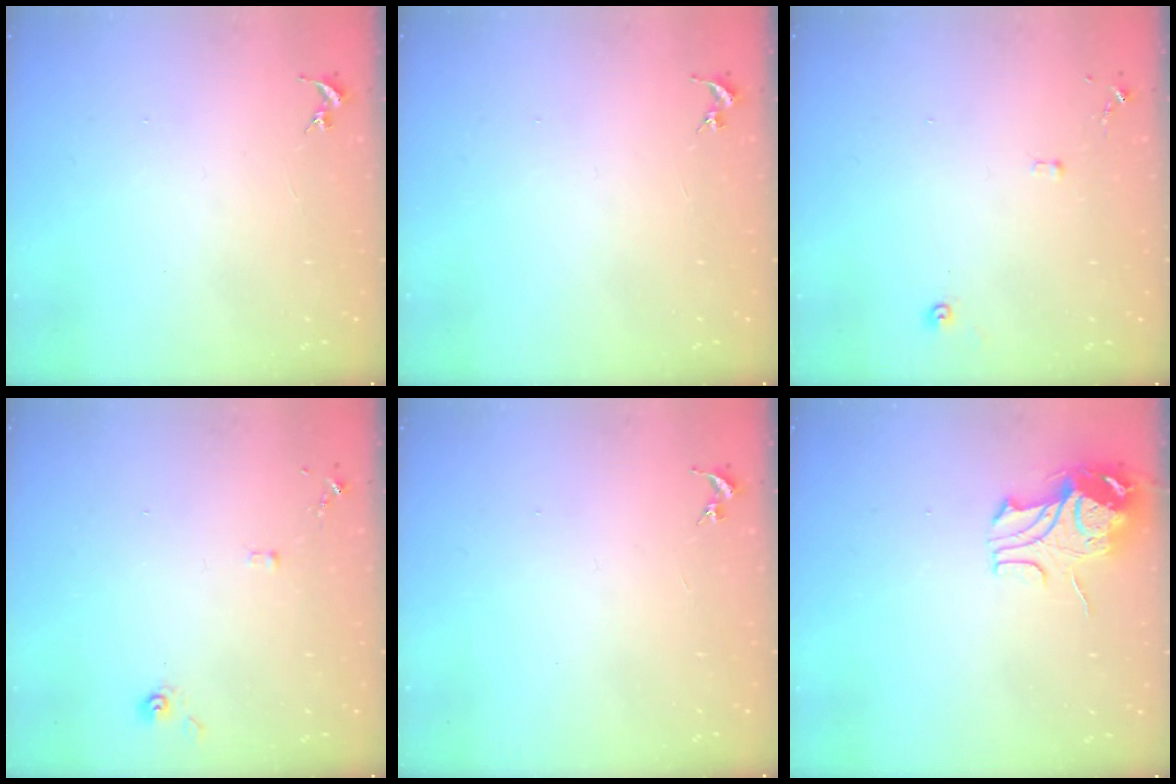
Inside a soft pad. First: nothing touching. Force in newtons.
{"total": 0.0}
{"total": 6.4, "press": 6.4, "slide": 0.6}
{"total": 4.8, "press": 4.8, "slide": 0.3}
{"total": 0.0}
{"total": 9.8, "press": 9.7, "slide": 1.4}